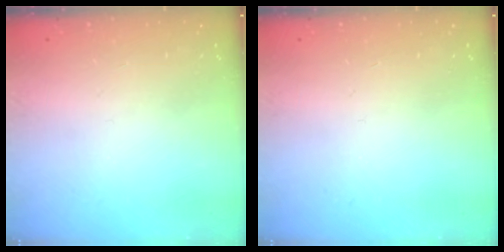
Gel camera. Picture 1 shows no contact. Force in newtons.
{"total": 0.0}